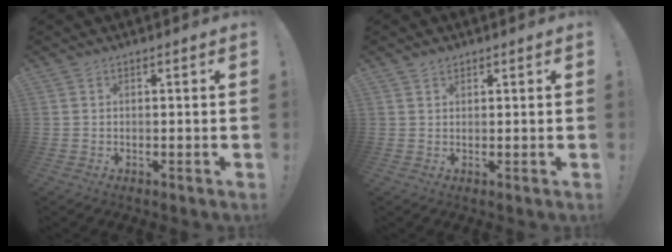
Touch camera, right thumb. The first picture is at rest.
{"total": 1.5, "force": [1.2, 0.8, 0.4], "torque": [-0.006, -0.004, 0.021]}